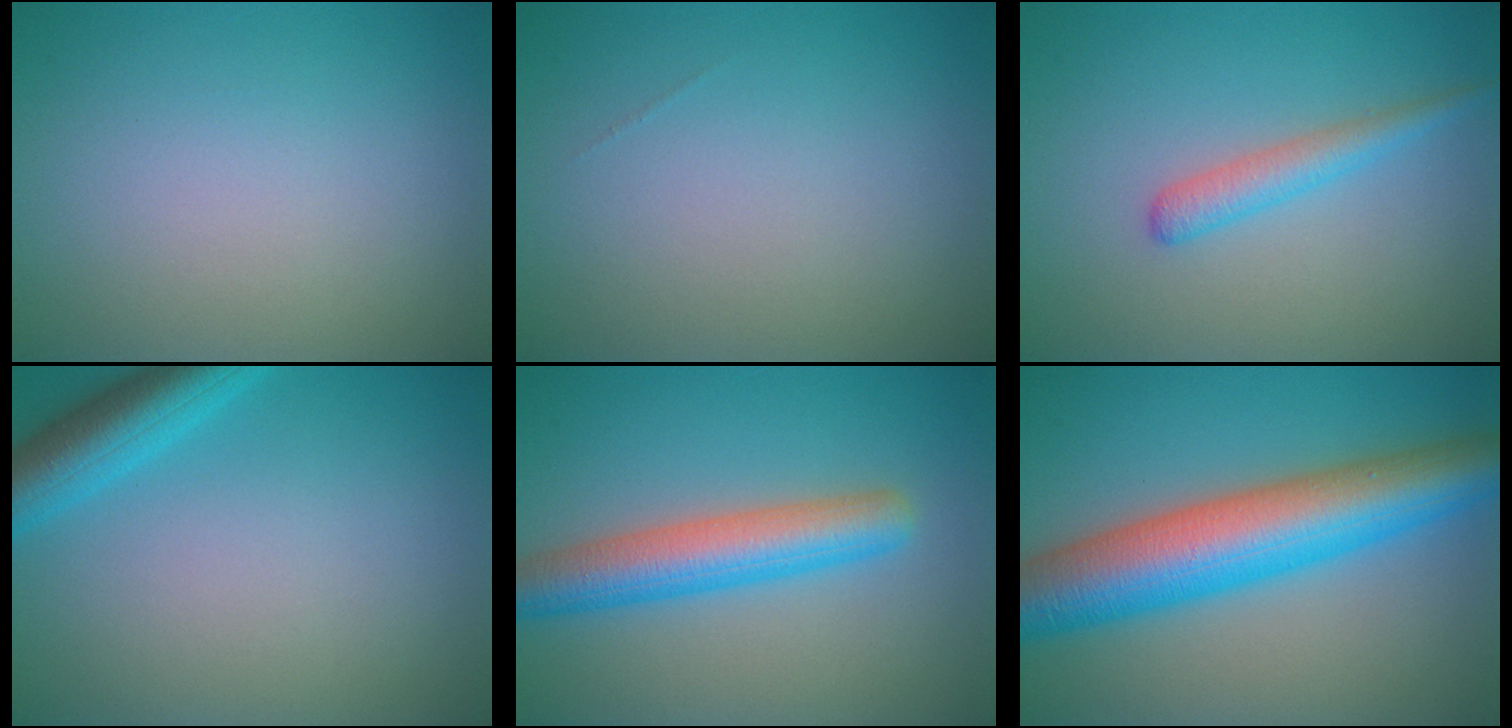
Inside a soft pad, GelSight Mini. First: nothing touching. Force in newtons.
{"total": 0.0}
{"total": 2.2, "press": 2.2, "slide": 0.0}
{"total": 4.6, "press": 4.6, "slide": 0.3}
{"total": 5.6, "press": 5.6, "slide": 0.1}
{"total": 10.9, "press": 10.9, "slide": 0.1}